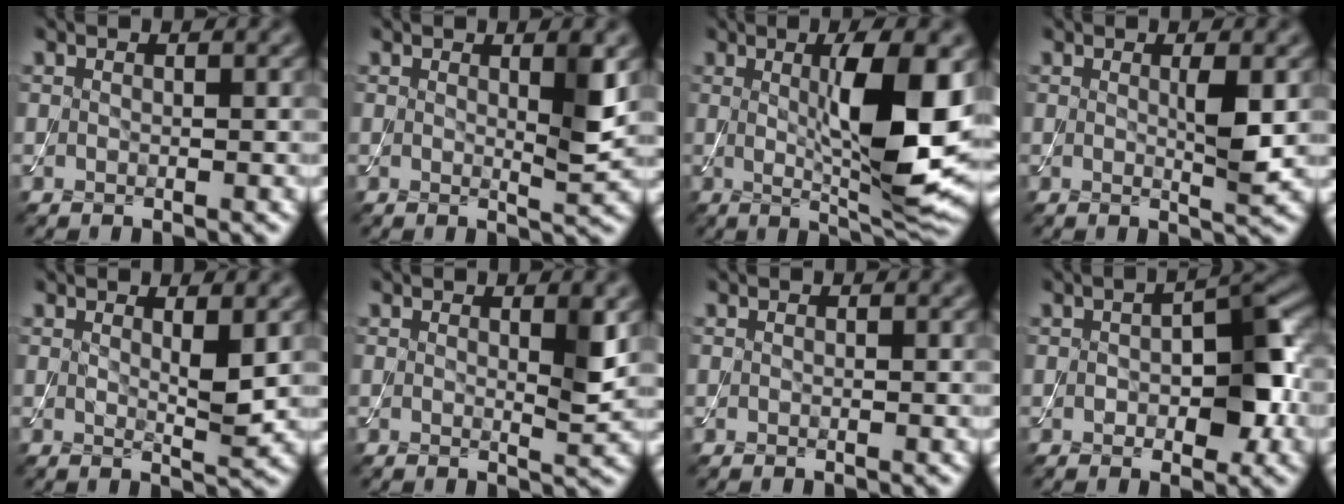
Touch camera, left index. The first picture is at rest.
{"total": 2.4, "force": [0.8, 0.3, 2.2], "torque": [-0.027, -0.007, 0.011]}
{"total": 9.5, "force": [0.8, 2.1, 9.2], "torque": [-0.134, -0.016, 0.022]}
{"total": 2.5, "force": [0.4, 0.3, 2.4], "torque": [-0.040, -0.004, 0.006]}
{"total": 2.2, "force": [1.0, 0.4, 2.0], "torque": [-0.032, -0.009, 0.018]}
{"total": 1.8, "force": [0.7, 0.2, 1.6], "torque": [-0.018, -0.006, 0.008]}
{"total": 0.0}
{"total": 5.7, "force": [-0.6, 2.9, 4.9], "torque": [-0.068, 0.006, -0.009]}